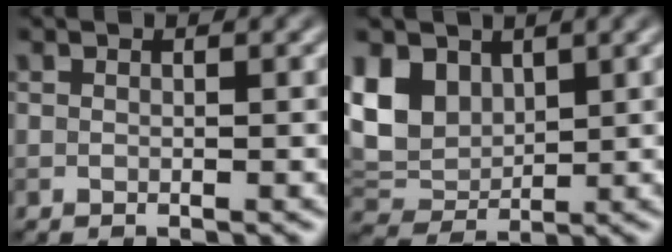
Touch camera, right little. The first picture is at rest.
{"total": 5.7, "force": [2.2, 4.2, 3.2], "torque": [-0.075, -0.002, 0.043]}